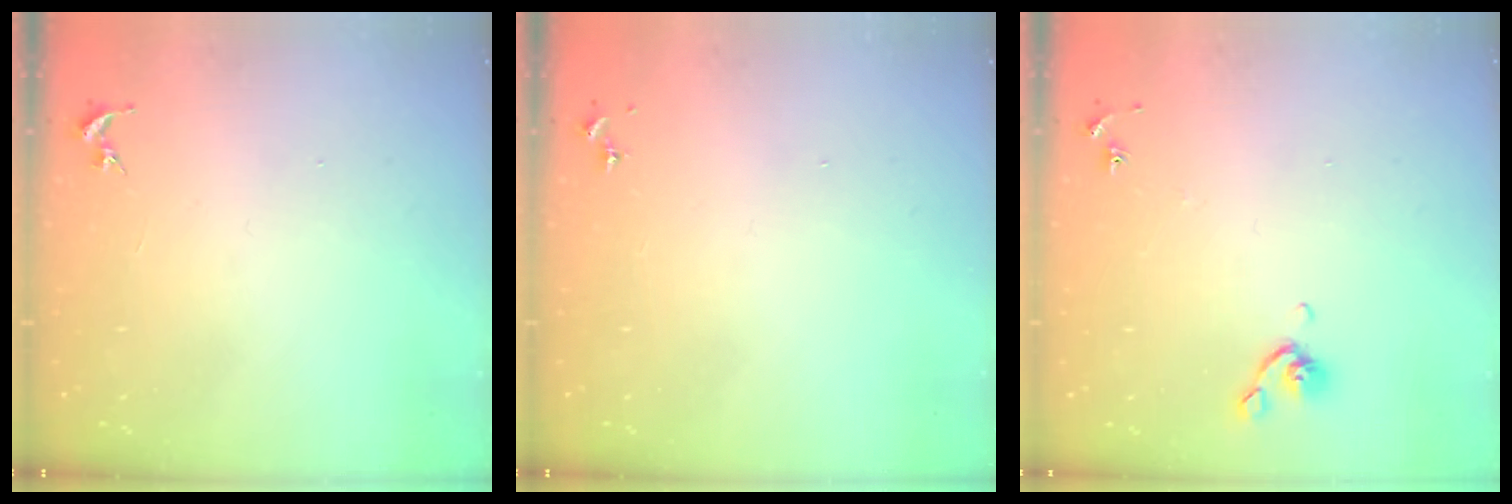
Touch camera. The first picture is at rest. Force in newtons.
{"total": 0.0}
{"total": 5.2, "press": 5.1, "slide": 1.0}